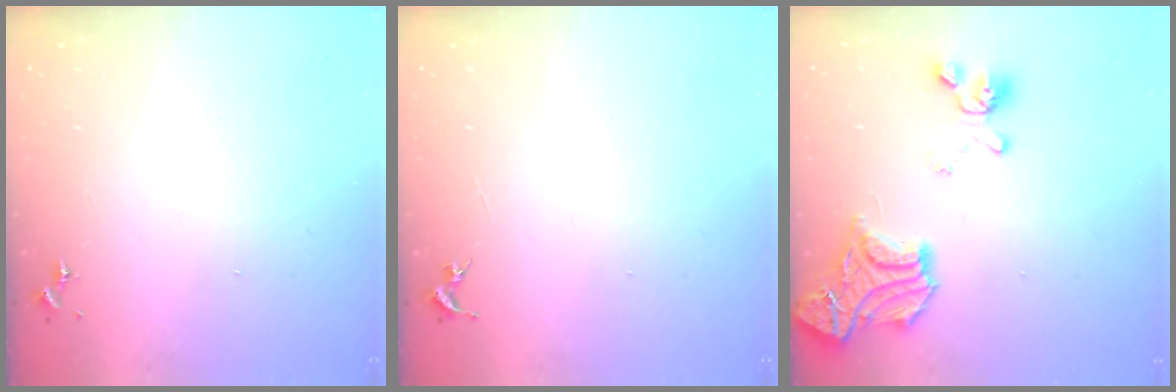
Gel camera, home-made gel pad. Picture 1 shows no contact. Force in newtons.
{"total": 0.0}
{"total": 22.1, "press": 22.0, "slide": 2.1}